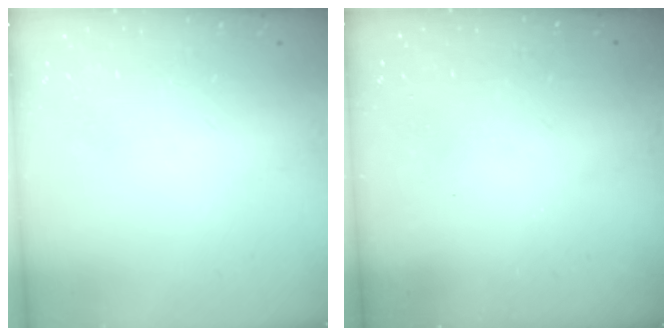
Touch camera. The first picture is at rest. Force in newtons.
{"total": 3.1, "press": 3.1, "slide": 0.1}